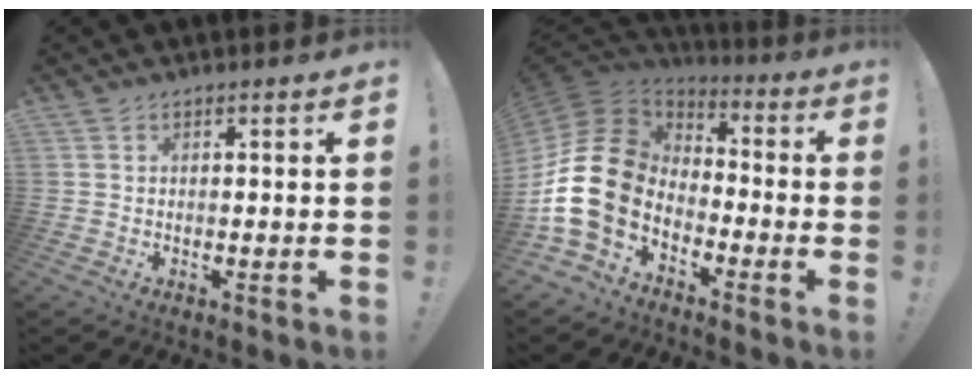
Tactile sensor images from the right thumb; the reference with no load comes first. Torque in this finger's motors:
{"motor_torque": [2.46, 2.55, 1.91, -0.86, 0.60]}